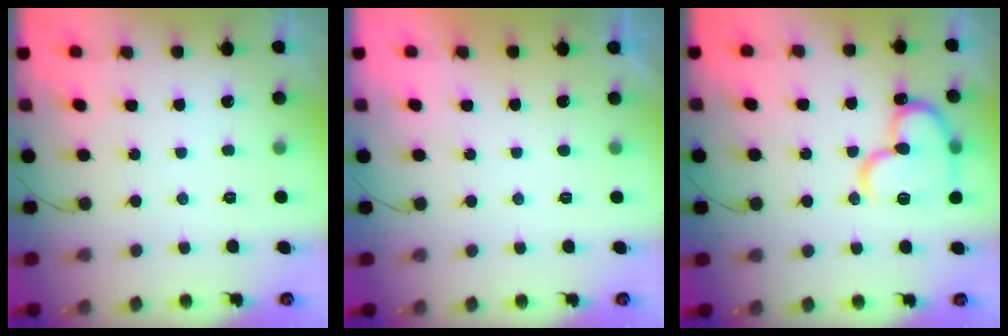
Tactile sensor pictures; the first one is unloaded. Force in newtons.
{"total": 1.2, "press": 1.1, "slide": 0.3}
{"total": 16.4, "press": 16.3, "slide": 2.0}